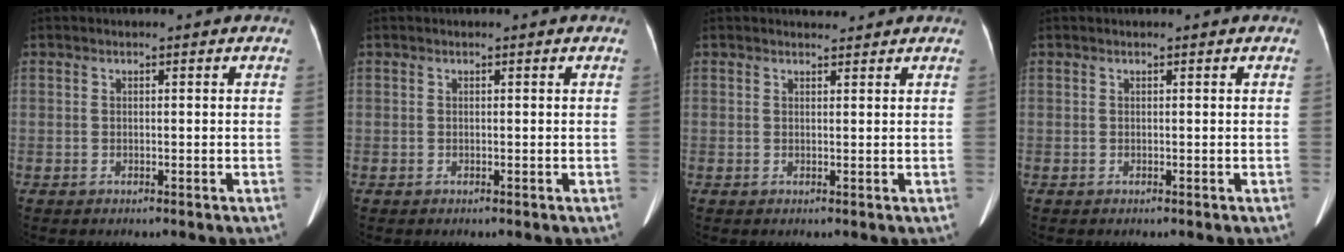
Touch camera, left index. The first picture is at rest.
{"total": 0.0}
{"total": 1.4, "force": [1.4, 0.2, -0.1], "torque": [-0.009, 0.003, 0.024]}
{"total": 0.0}